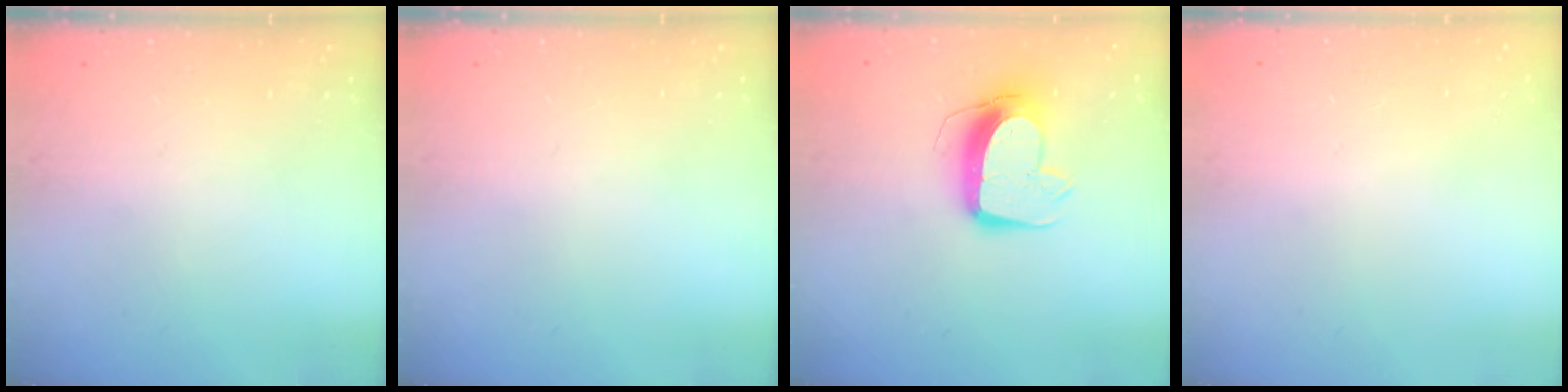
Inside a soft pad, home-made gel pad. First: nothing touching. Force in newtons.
{"total": 0.0}
{"total": 11.7, "press": 11.6, "slide": 1.0}
{"total": 0.0}